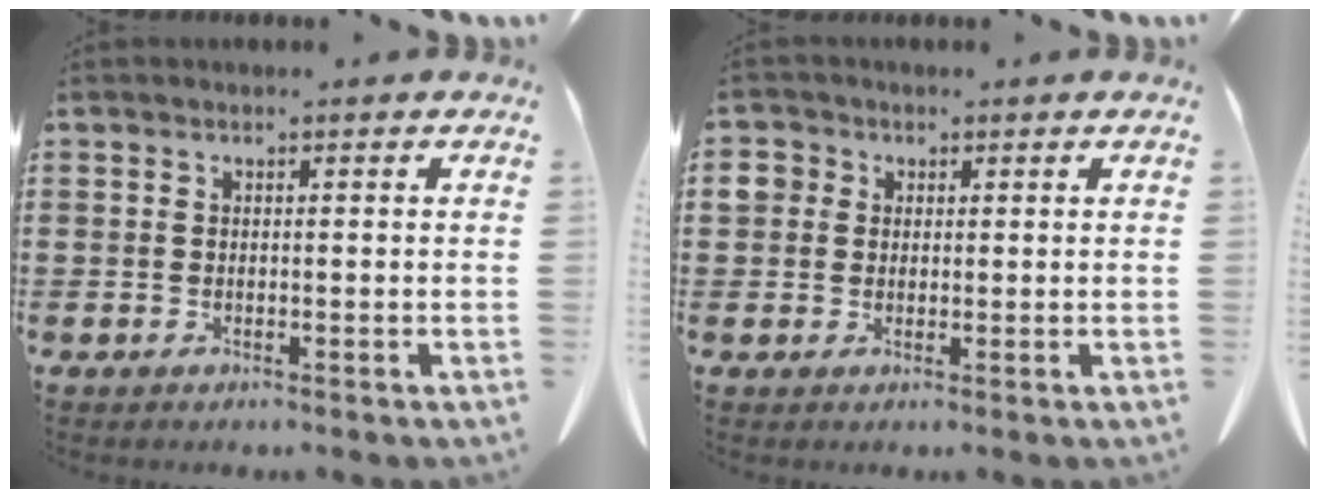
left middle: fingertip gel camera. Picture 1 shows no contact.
{"total": 2.4, "force": [0.9, 2.1, 0.5], "torque": [-0.024, 0.009, 0.015]}